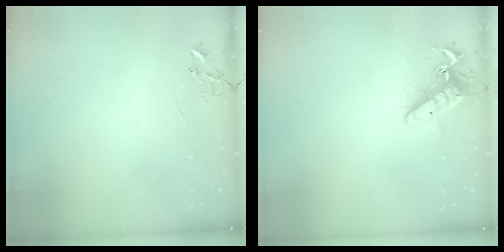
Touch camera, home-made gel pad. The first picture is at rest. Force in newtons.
{"total": 13.7, "press": 13.6, "slide": 1.5}